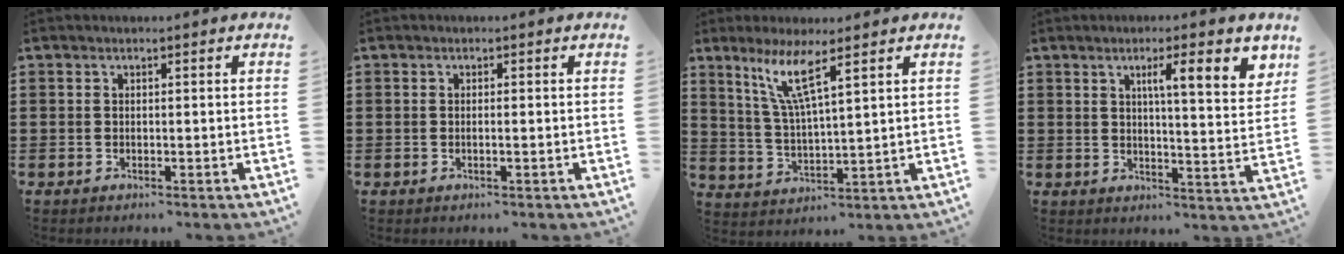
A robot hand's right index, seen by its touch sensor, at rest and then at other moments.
{"total": 0.6, "force": [-0.2, -0.1, 0.6], "torque": [-0.011, -0.003, -0.004]}
{"total": 7.2, "force": [4.1, 0.5, 5.9], "torque": [-0.134, -0.005, 0.068]}
{"total": 7.6, "force": [3.5, 1.1, 6.7], "torque": [-0.104, -0.009, 0.049]}